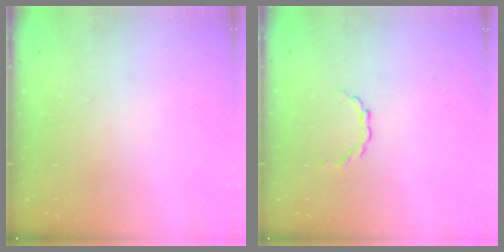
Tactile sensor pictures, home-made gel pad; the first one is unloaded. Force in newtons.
{"total": 1.7, "press": 1.7, "slide": 0.1}